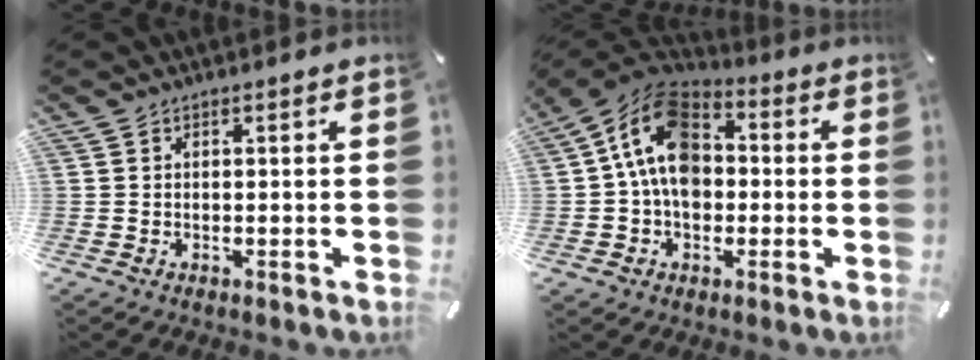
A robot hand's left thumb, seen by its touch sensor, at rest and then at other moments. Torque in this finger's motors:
{"motor_torque": [2.34, 2.67, 1.07, 0.62, 0.28]}